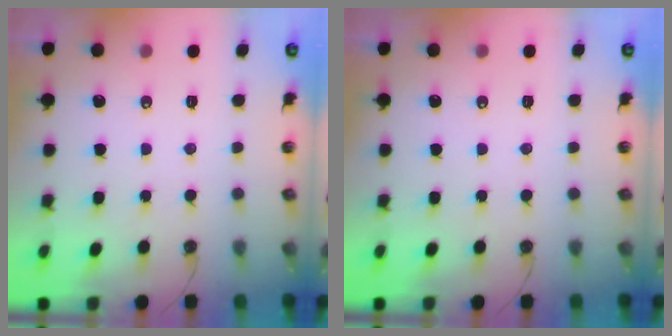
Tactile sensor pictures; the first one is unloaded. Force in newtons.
{"total": 0.0}